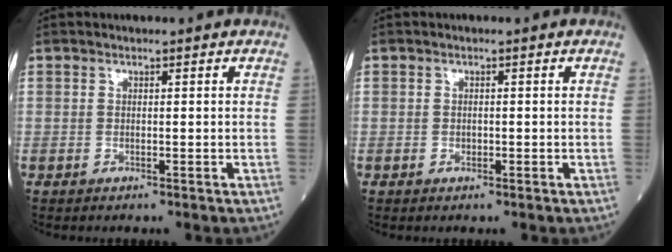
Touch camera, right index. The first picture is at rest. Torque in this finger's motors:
{"motor_torque": [-0.10, -0.04, -0.03, -0.01]}